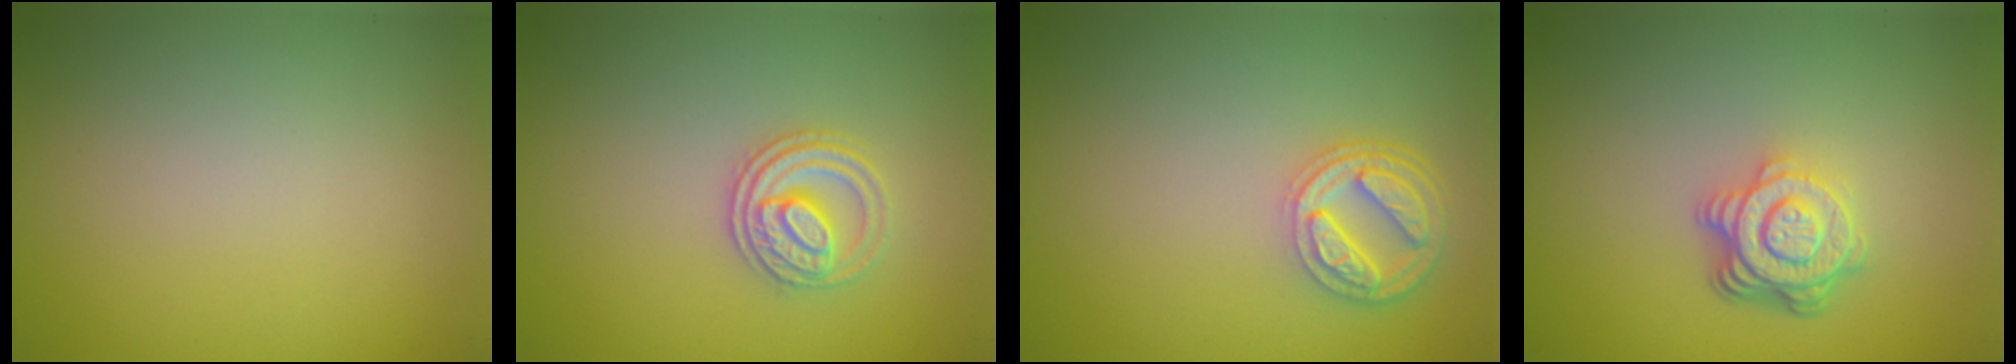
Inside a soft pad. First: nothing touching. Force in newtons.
{"total": 2.8, "press": 2.6, "slide": 1.1}
{"total": 4.2, "press": 3.4, "slide": 2.4}
{"total": 4.9, "press": 3.4, "slide": 3.5}